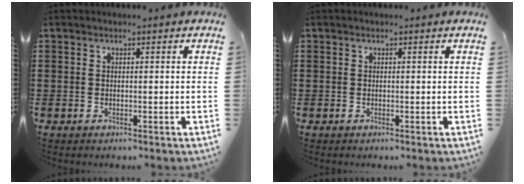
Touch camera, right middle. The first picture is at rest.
{"total": 0.0}